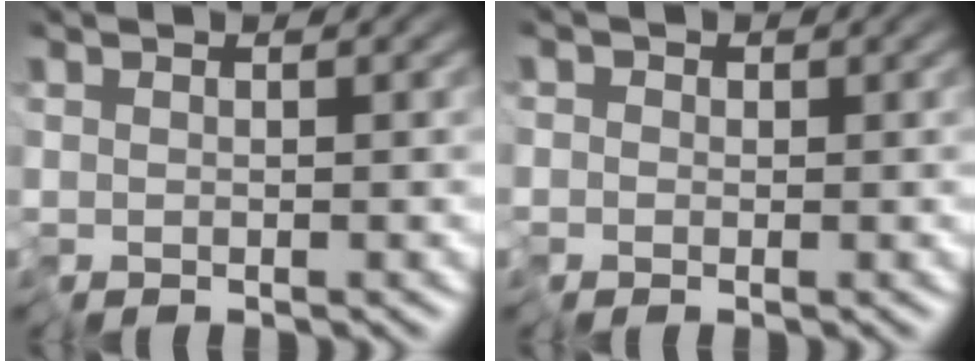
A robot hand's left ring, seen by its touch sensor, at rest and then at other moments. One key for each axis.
{"total": 0.9, "fx": -0.4, "fy": 0.8, "fz": 0.1, "tx": 0.009, "ty": 0.003, "tz": -0.009}